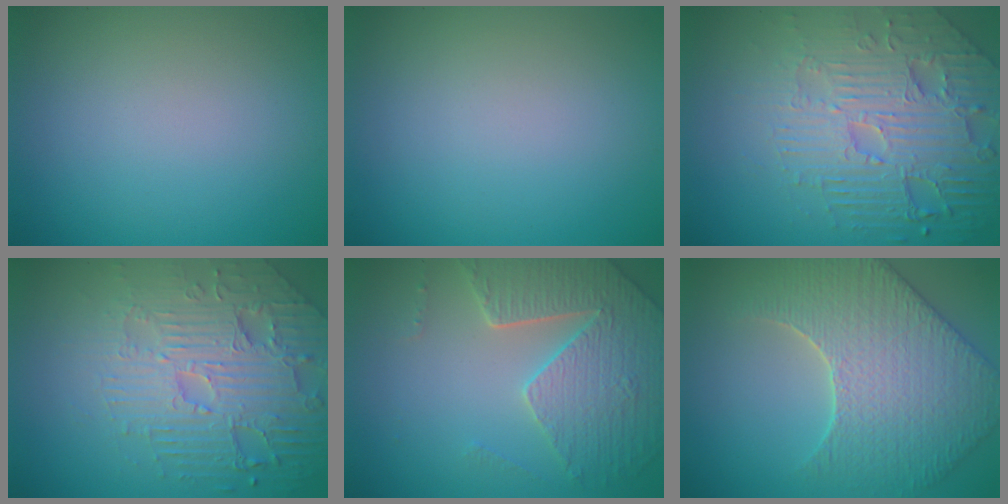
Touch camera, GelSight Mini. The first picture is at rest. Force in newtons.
{"total": 0.0}
{"total": 7.7, "press": 5.7, "slide": 5.2}
{"total": 7.1, "press": 5.5, "slide": 4.6}
{"total": 5.2, "press": 4.7, "slide": 2.3}
{"total": 6.2, "press": 5.6, "slide": 2.7}